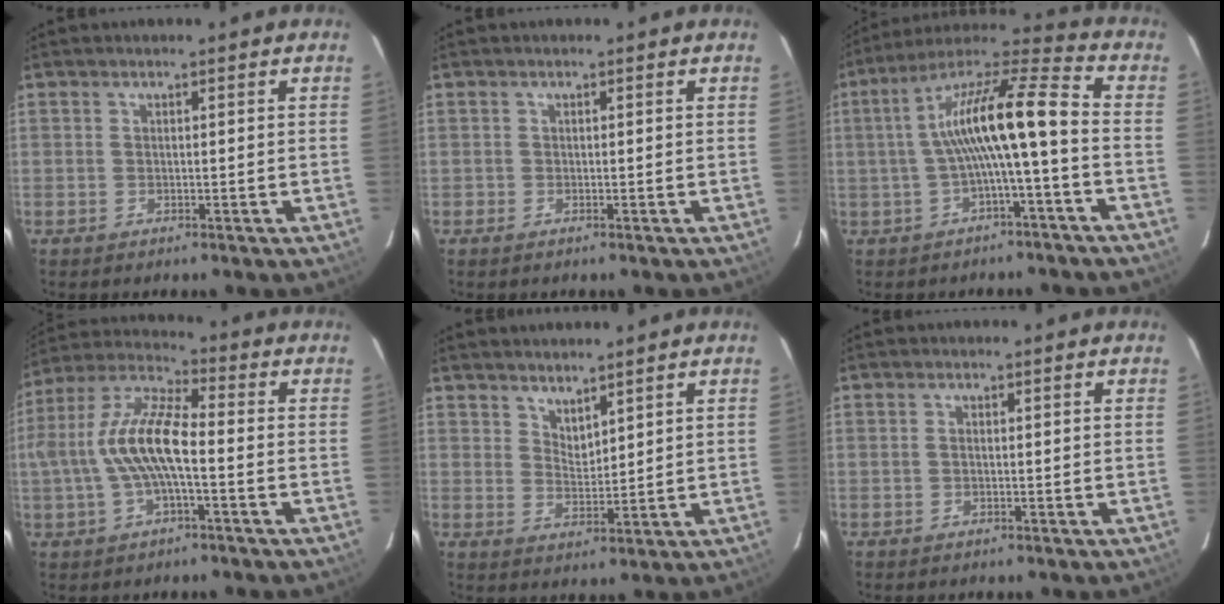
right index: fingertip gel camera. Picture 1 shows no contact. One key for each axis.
{"total": 0.9, "fx": -0.4, "fy": 0.4, "fz": -0.6, "tx": 0.010, "ty": 0.001, "tz": -0.008}
{"total": 13.6, "fx": -1.8, "fy": 1.2, "fz": 13.4, "tx": -0.251, "ty": 0.026, "tz": -0.034}
{"total": 13.1, "fx": -1.5, "fy": 4.2, "fz": 12.4, "tx": -0.249, "ty": 0.012, "tz": -0.030}
{"total": 3.6, "fx": 3.3, "fy": 1.1, "fz": 0.9, "tx": -0.011, "ty": -0.004, "tz": 0.060}
{"total": 0.6, "fx": 0.0, "fy": 0.4, "fz": 0.5, "tx": -0.010, "ty": 0.002, "tz": -0.001}